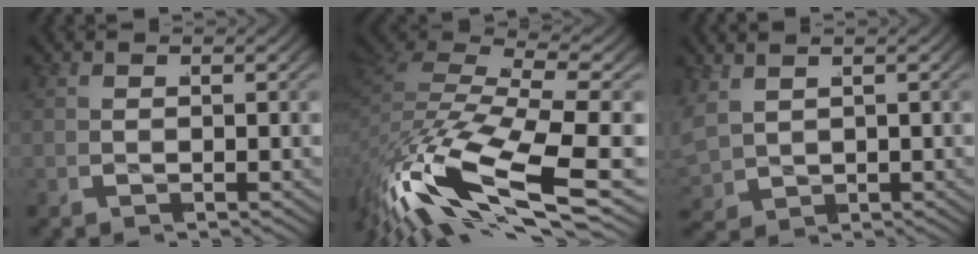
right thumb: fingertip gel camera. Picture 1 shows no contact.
{"total": 12.1, "force": [-4.2, 6.3, 9.4], "torque": [-0.220, -0.036, -0.063]}
{"total": 3.0, "force": [1.0, 2.3, 1.7], "torque": [-0.045, -0.012, 0.030]}